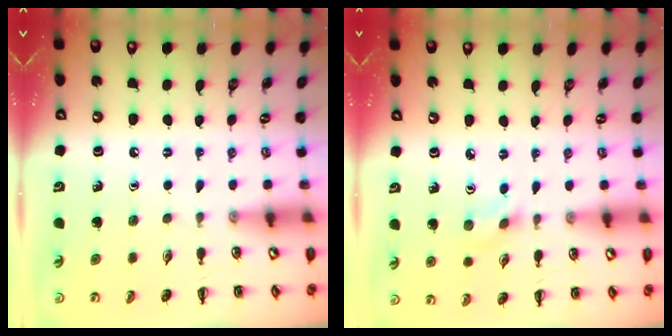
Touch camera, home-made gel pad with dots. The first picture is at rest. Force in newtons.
{"total": 1.1, "press": 1.0, "slide": 0.5}